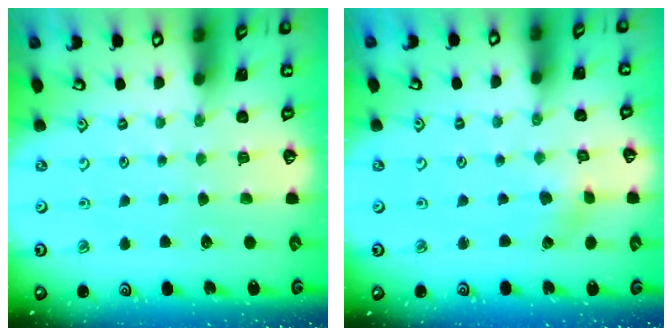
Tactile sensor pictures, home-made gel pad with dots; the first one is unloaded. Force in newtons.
{"total": 1.2, "press": 1.1, "slide": 0.2}